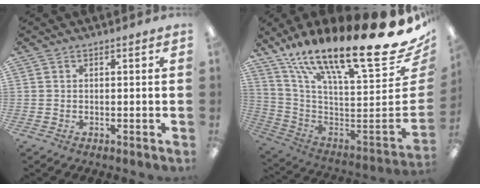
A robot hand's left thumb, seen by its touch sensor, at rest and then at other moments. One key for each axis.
{"total": 25.2, "fx": 16.6, "fy": 4.4, "fz": 18.3, "tx": -0.245, "ty": -0.152, "tz": 0.274}